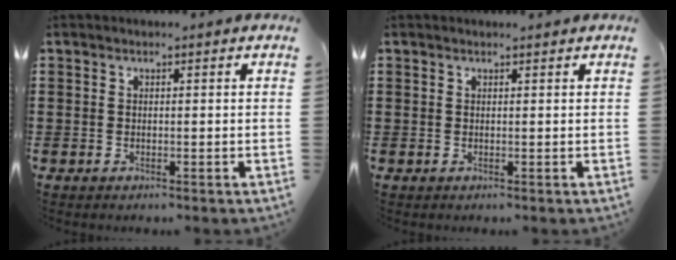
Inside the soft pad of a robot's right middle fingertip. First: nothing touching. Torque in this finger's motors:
{"motor_torque": [-0.10, 0.07, -0.03, -0.01]}